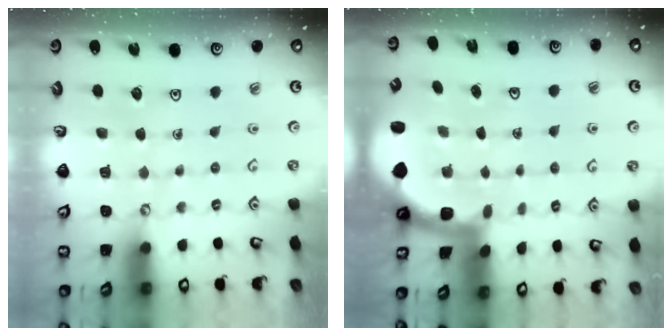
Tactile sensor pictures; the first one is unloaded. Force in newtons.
{"total": 1.6, "press": 1.6, "slide": 0.2}